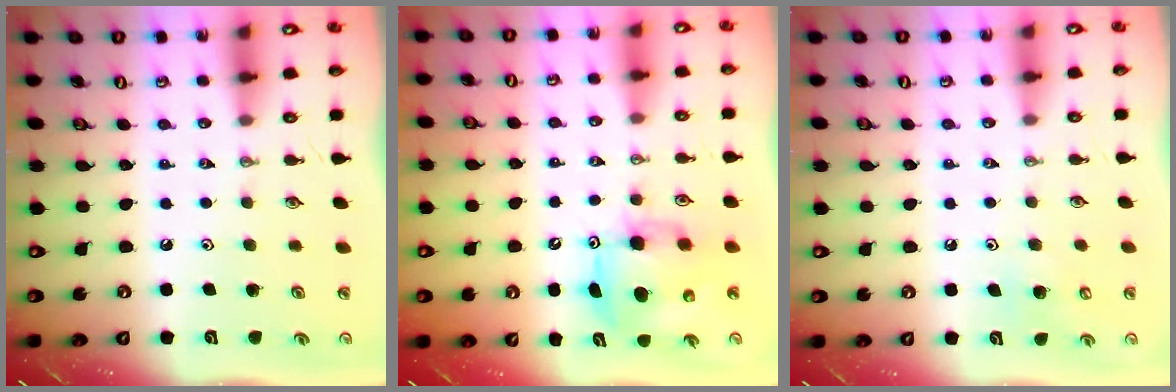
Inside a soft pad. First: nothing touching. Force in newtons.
{"total": 7.8, "press": 7.7, "slide": 0.7}
{"total": 6.3, "press": 6.3, "slide": 0.0}